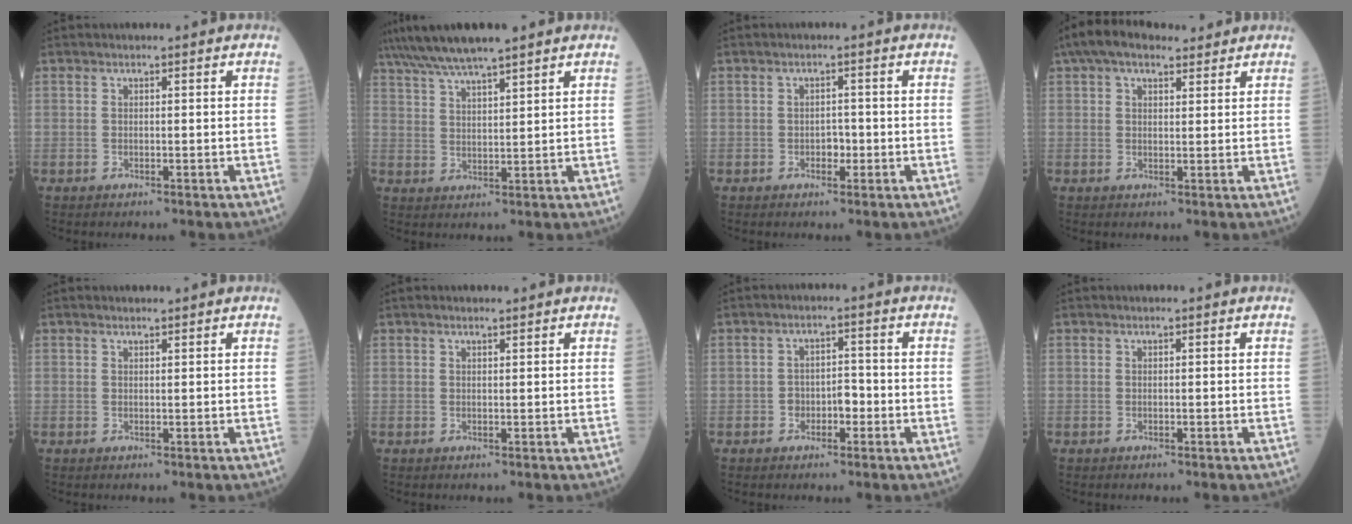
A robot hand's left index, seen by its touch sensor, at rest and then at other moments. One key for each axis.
{"total": 9.1, "fx": 7.5, "fy": 0.4, "fz": 5.2, "tx": -0.096, "ty": 0.030, "tz": 0.134}
{"total": 1.7, "fx": -0.6, "fy": 1.1, "fz": 1.2, "tx": -0.013, "ty": 0.005, "tz": -0.009}
{"total": 7.8, "fx": 5.7, "fy": 3.2, "fz": 4.2, "tx": -0.080, "ty": 0.045, "tz": 0.099}
{"total": 0.8, "fx": 0.7, "fy": 0.1, "fz": 0.2, "tx": -0.008, "ty": 0.003, "tz": 0.013}
{"total": 1.0, "fx": 0.8, "fy": 0.1, "fz": 0.5, "tx": -0.011, "ty": 0.006, "tz": 0.014}
{"total": 3.1, "fx": -1.1, "fy": 1.9, "fz": 2.2, "tx": -0.031, "ty": 0.014, "tz": -0.020}
{"total": 0.0}